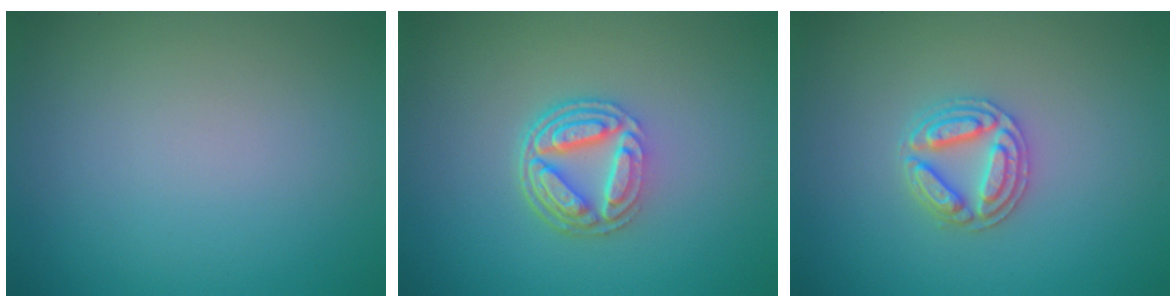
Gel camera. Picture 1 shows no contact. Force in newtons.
{"total": 5.2, "press": 3.8, "slide": 3.6}
{"total": 2.9, "press": 2.9, "slide": 0.5}